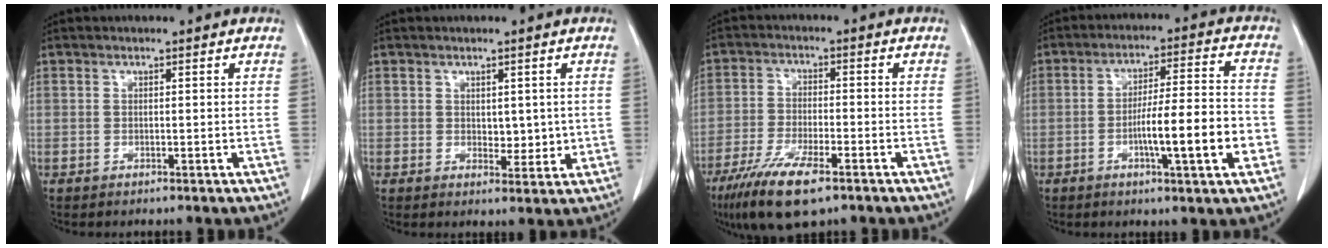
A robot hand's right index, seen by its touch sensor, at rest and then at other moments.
{"total": 3.2, "force": [0.4, 2.0, 2.4], "torque": [-0.029, -0.008, 0.011]}
{"total": 10.2, "force": [-6.5, 2.1, 7.5], "torque": [-0.143, -0.021, -0.112]}
{"total": 11.5, "force": [-3.3, 0.8, 11.0], "torque": [-0.180, 0.003, -0.054]}